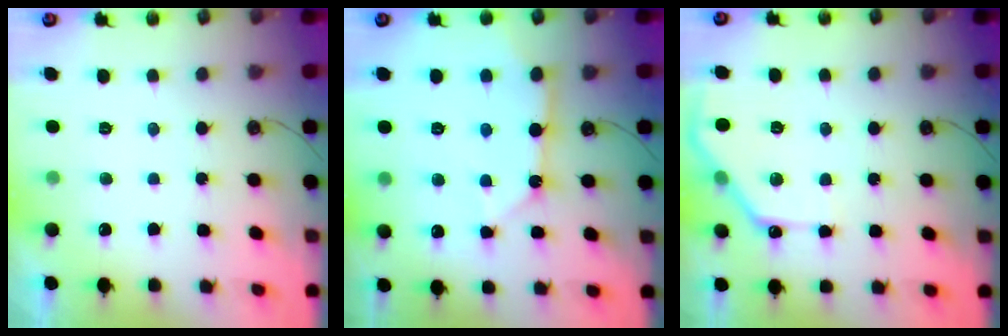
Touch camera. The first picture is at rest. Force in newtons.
{"total": 11.9, "press": 11.8, "slide": 1.3}
{"total": 11.2, "press": 11.1, "slide": 0.7}